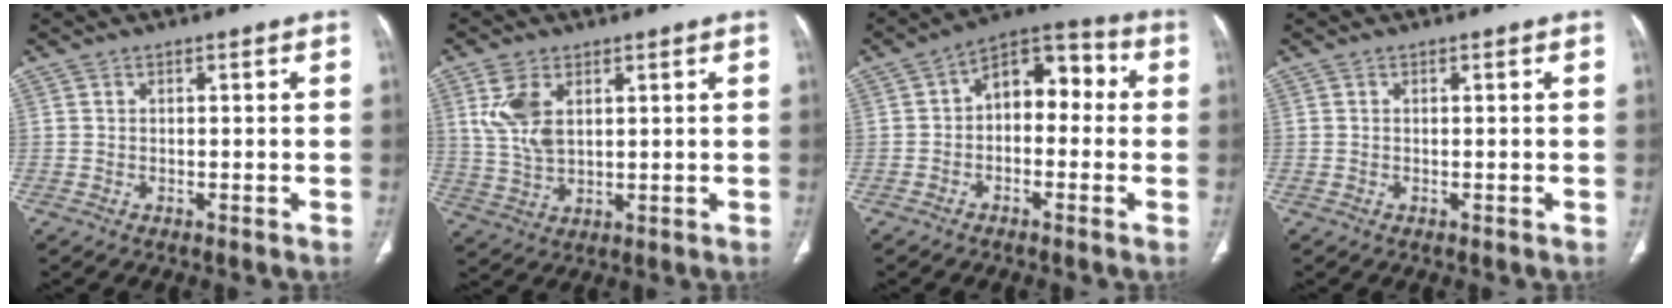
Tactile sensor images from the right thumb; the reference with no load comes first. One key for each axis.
{"total": 7.9, "fx": 2.8, "fy": 4.5, "fz": 5.8, "tx": -0.119, "ty": -0.005, "tz": 0.064}
{"total": 10.0, "fx": 0.1, "fy": 6.5, "fz": 7.6, "tx": -0.074, "ty": 0.043, "tz": -0.017}
{"total": 0.0}